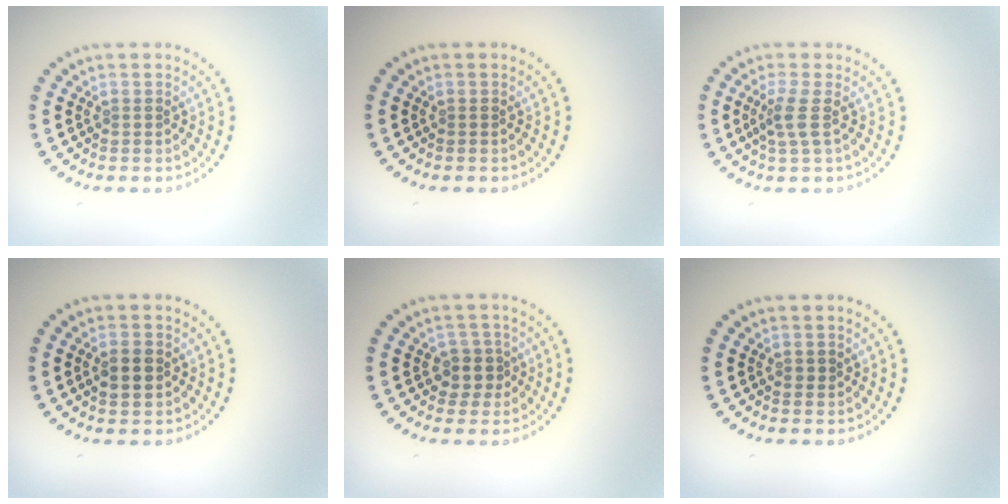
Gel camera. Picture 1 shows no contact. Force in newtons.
{"total": 0.0}
{"total": 2.1, "press": 1.6, "slide": 1.3}
{"total": 2.3, "press": 2.3, "slide": 0.2}
{"total": 2.1, "press": 1.8, "slide": 1.1}
{"total": 0.7, "press": 0.6, "slide": 0.1}